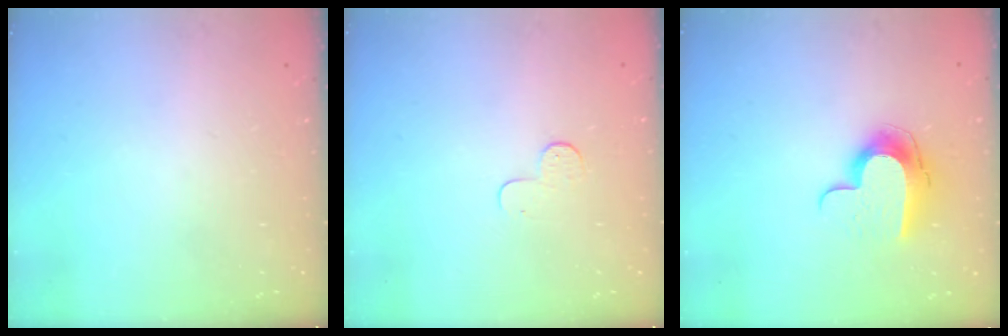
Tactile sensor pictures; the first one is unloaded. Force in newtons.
{"total": 5.0, "press": 4.9, "slide": 0.5}
{"total": 11.2, "press": 11.1, "slide": 0.7}